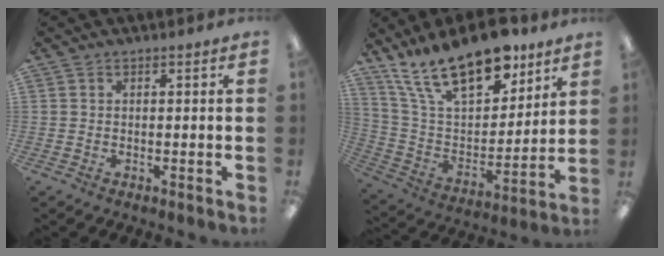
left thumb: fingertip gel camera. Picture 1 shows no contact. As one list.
[{"total": 21.8, "force": [15.7, 9.0, 12.1], "torque": [-0.230, -0.092, 0.279]}]